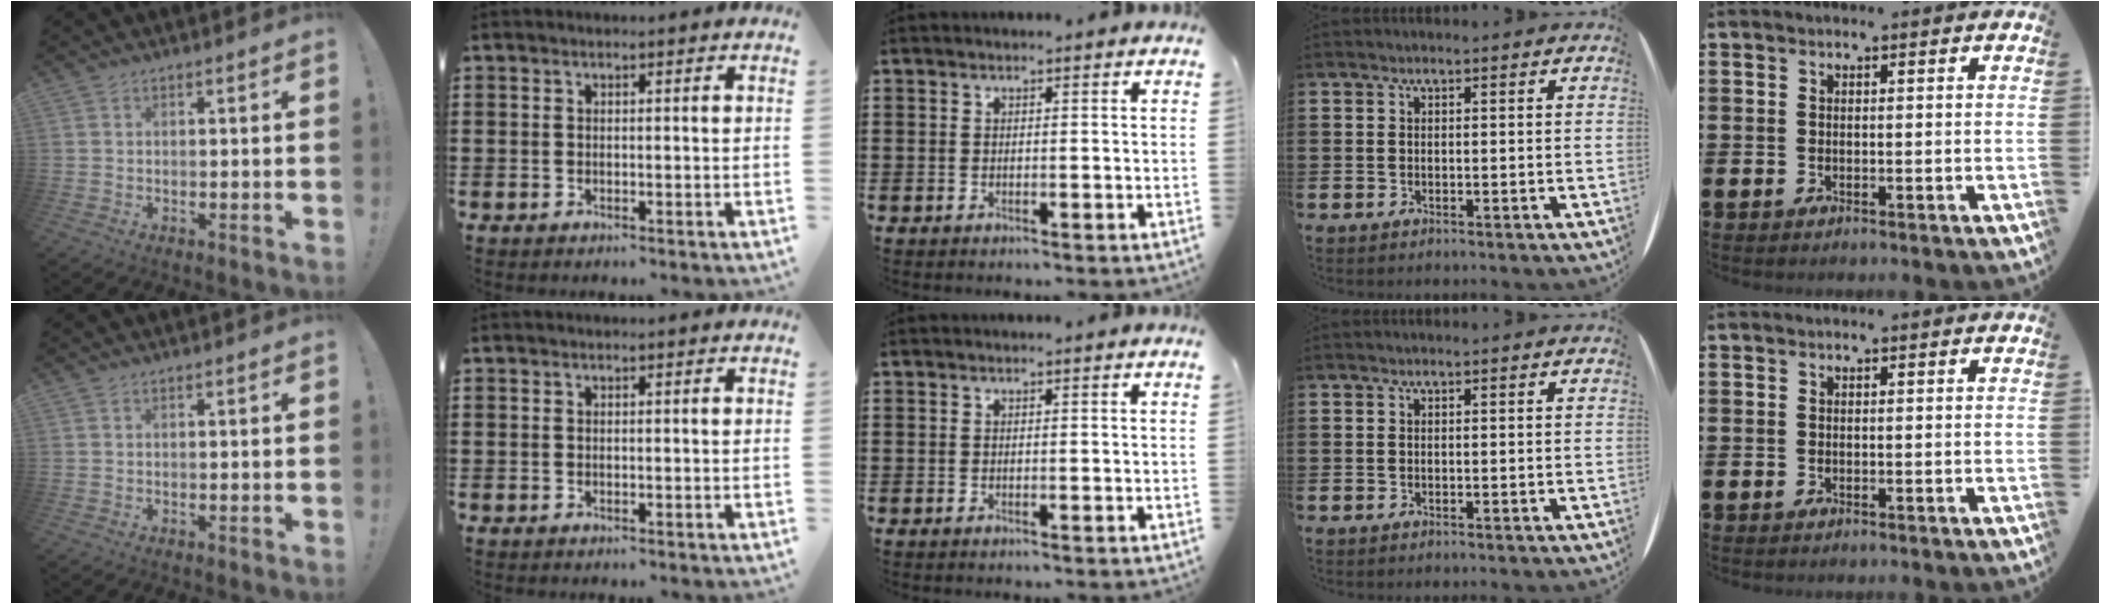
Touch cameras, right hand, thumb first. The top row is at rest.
{}